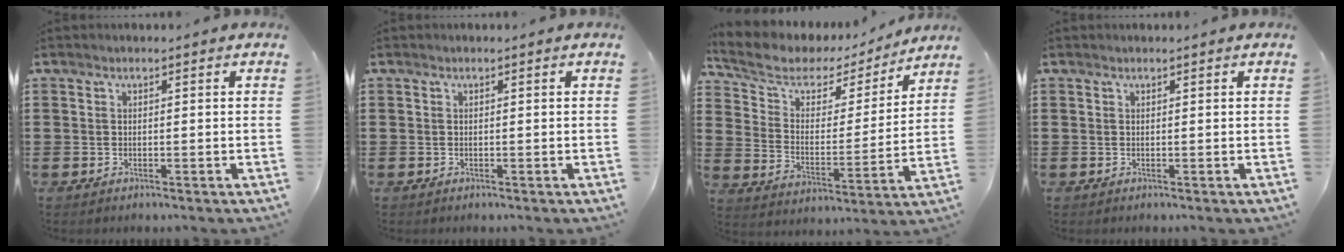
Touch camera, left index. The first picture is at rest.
{"total": 0.0}
{"total": 6.2, "force": [4.8, 3.3, 2.1], "torque": [-0.075, -0.026, 0.079]}
{"total": 0.0}